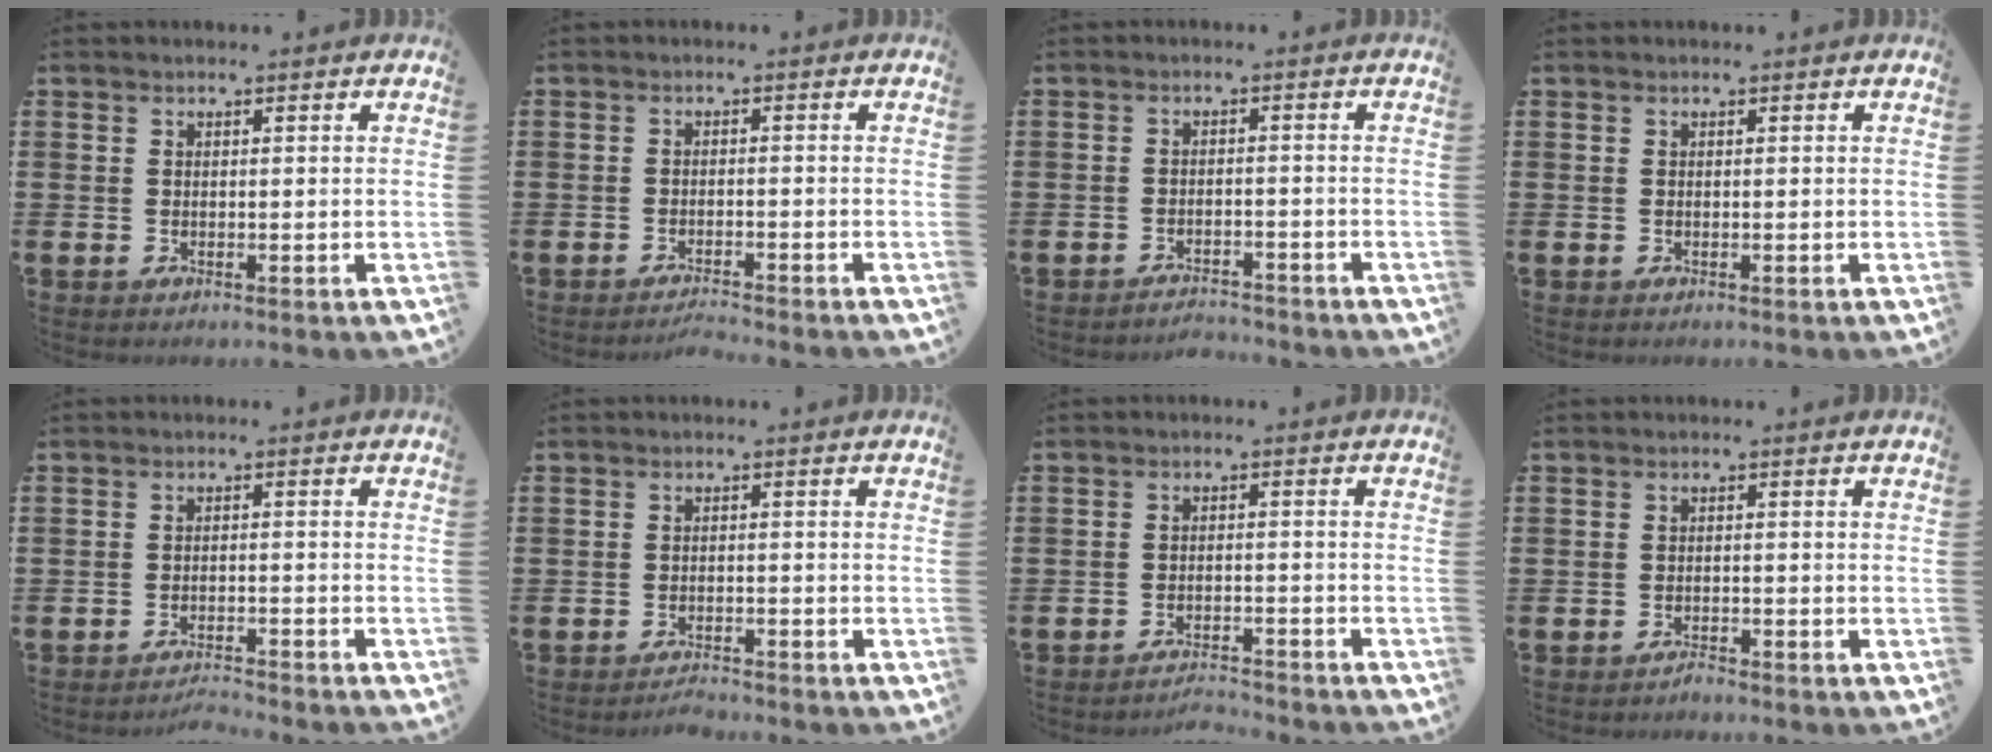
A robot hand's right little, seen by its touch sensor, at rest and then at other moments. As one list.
[{"total": 1.5, "force": [-1.5, -0.2, 0.2], "torque": [-0.005, 0.002, -0.029]}, {"total": 2.2, "force": [-2.2, 0.0, -0.2], "torque": [-0.003, 0.005, -0.048]}, {"total": 0.0}, {"total": 1.8, "force": [-1.8, -0.1, 0.1], "torque": [-0.005, 0.004, -0.038]}, {"total": 1.5, "force": [-1.5, 0.0, 0.1], "torque": [-0.007, 0.002, -0.030]}, {"total": 2.4, "force": [-2.4, -0.1, 0.0], "torque": [-0.005, 0.004, -0.051]}, {"total": 0.9, "force": [-0.9, 0.1, 0.1], "torque": [-0.005, -0.001, -0.019]}]